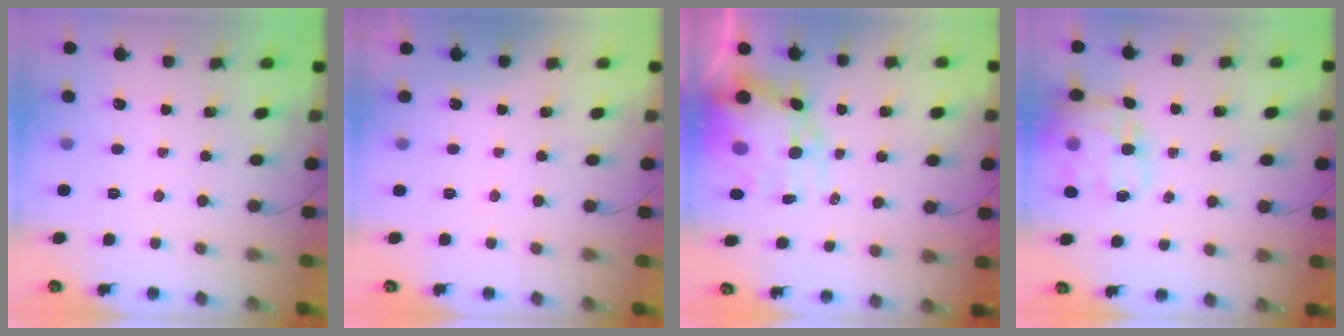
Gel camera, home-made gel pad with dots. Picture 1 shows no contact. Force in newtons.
{"total": 1.6, "press": 1.6, "slide": 0.2}
{"total": 12.6, "press": 12.2, "slide": 3.1}
{"total": 16.4, "press": 16.0, "slide": 3.7}